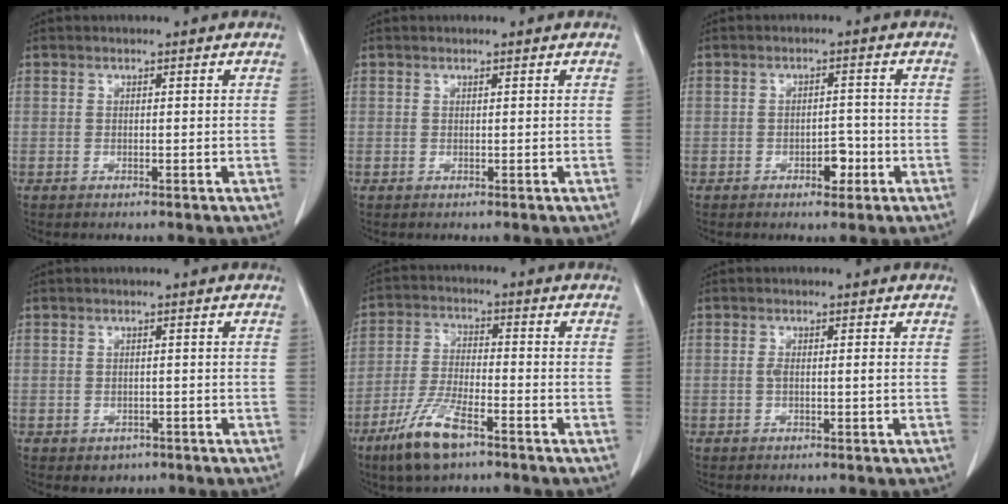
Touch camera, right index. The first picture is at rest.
{"total": 0.0}
{"total": 3.1, "force": [-1.5, 1.5, 2.2], "torque": [-0.028, 0.006, -0.018]}
{"total": 2.1, "force": [-1.1, 1.6, 0.6], "torque": [-0.006, 0.004, -0.007]}
{"total": 9.3, "force": [-5.9, 2.1, 6.8], "torque": [-0.142, -0.016, -0.110]}
{"total": 1.4, "force": [-0.2, 0.1, 1.4], "torque": [-0.027, 0.000, -0.002]}